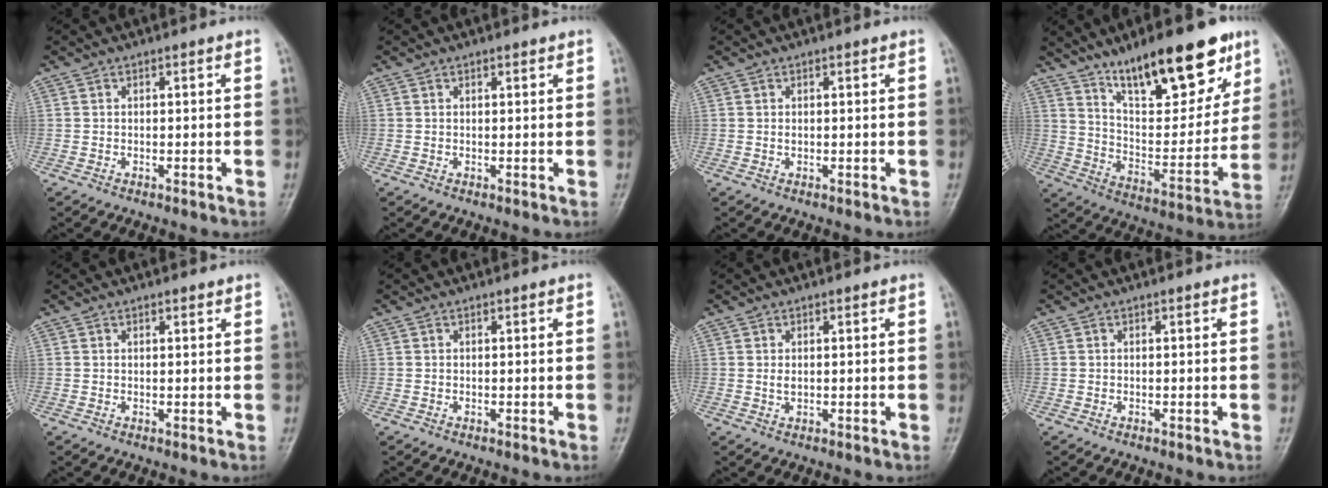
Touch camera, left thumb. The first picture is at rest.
{"total": 0.8, "force": [0.6, 0.3, 0.5], "torque": [-0.008, -0.003, 0.009]}
{"total": 0.7, "force": [0.4, 0.3, 0.6], "torque": [-0.007, -0.001, 0.007]}
{"total": 21.8, "force": [14.0, 7.6, 14.9], "torque": [-0.183, -0.062, 0.231]}
{"total": 1.0, "force": [0.8, 0.4, 0.6], "torque": [-0.008, -0.004, 0.011]}
{"total": 0.0}
{"total": 1.5, "force": [0.5, 0.8, 1.2], "torque": [-0.019, -0.003, 0.013]}
{"total": 0.0}